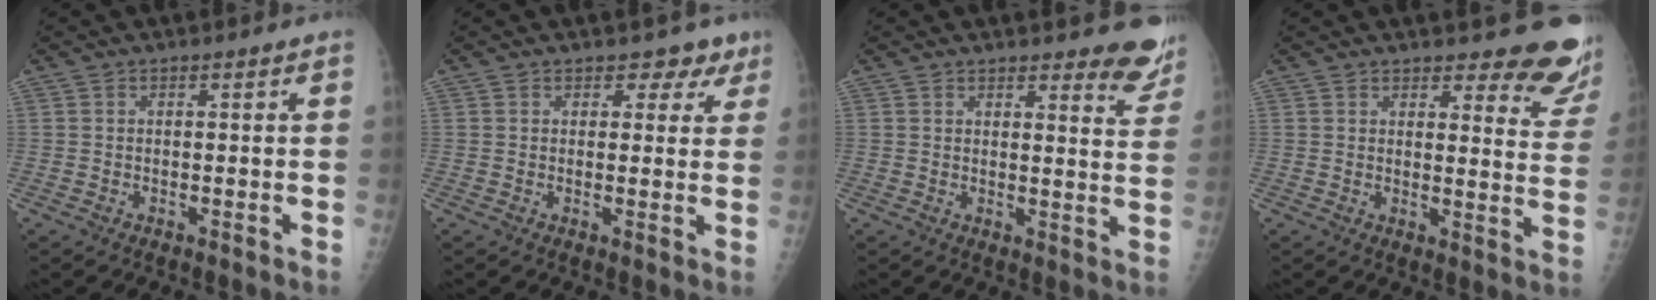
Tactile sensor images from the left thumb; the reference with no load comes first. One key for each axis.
{"total": 3.9, "fx": 2.8, "fy": 2.7, "fz": 0.7, "tx": 0.024, "ty": -0.014, "tz": 0.024}
{"total": 7.5, "fx": 6.7, "fy": 2.3, "fz": 2.6, "tx": 0.007, "ty": -0.048, "tz": 0.060}
{"total": 11.9, "fx": 10.9, "fy": 3.2, "fz": 3.5, "tx": 0.003, "ty": -0.097, "tz": 0.102}